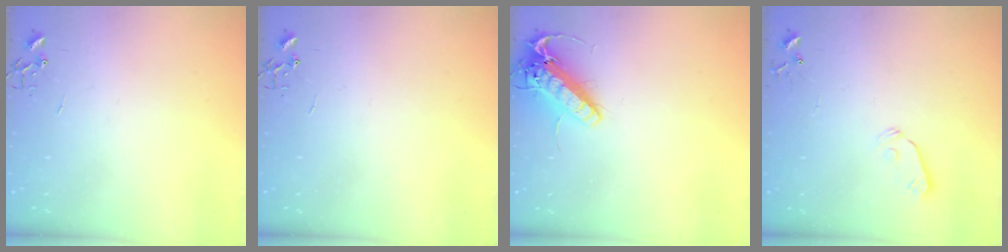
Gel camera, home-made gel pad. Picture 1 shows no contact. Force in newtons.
{"total": 0.0}
{"total": 14.8, "press": 14.5, "slide": 2.9}
{"total": 4.3, "press": 4.3, "slide": 0.7}